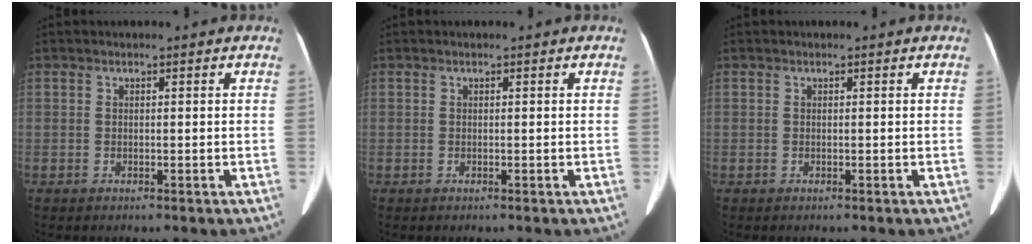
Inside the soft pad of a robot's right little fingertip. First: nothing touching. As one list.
[{"total": 0.0}, {"total": 0.0}]